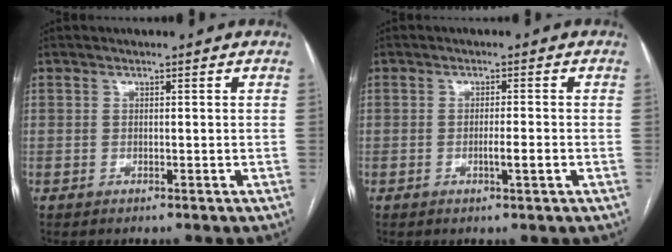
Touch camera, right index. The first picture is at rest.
{"total": 2.4, "force": [-0.8, 0.0, 2.3], "torque": [-0.041, -0.002, -0.013]}